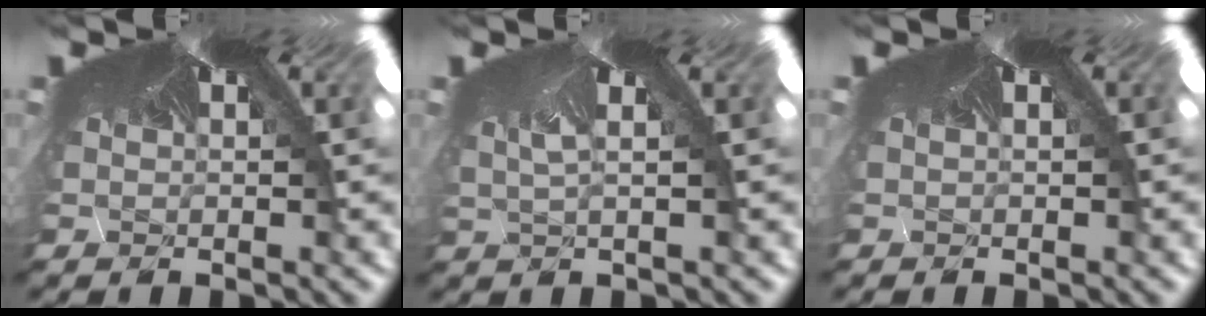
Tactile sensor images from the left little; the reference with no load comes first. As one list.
[{"total": 2.0, "force": [-1.4, -1.4, -0.4], "torque": [0.006, -0.019, -0.006]}, {"total": 0.0}]